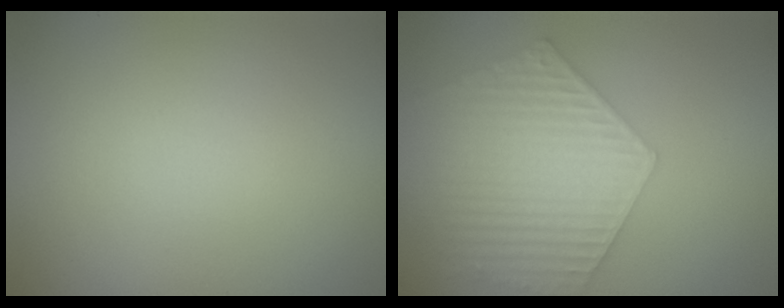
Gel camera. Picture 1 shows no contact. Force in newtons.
{"total": 6.2, "press": 4.5, "slide": 4.2}